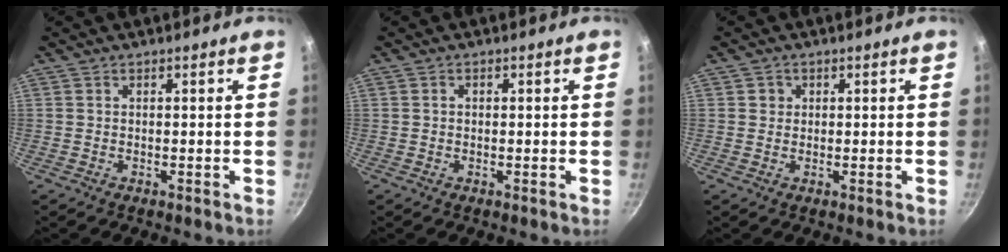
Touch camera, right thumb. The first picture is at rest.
{"total": 0.7, "force": [0.0, 0.6, 0.4], "torque": [-0.004, 0.002, -0.001]}
{"total": 1.6, "force": [0.4, 1.5, 0.3], "torque": [0.004, 0.001, 0.003]}